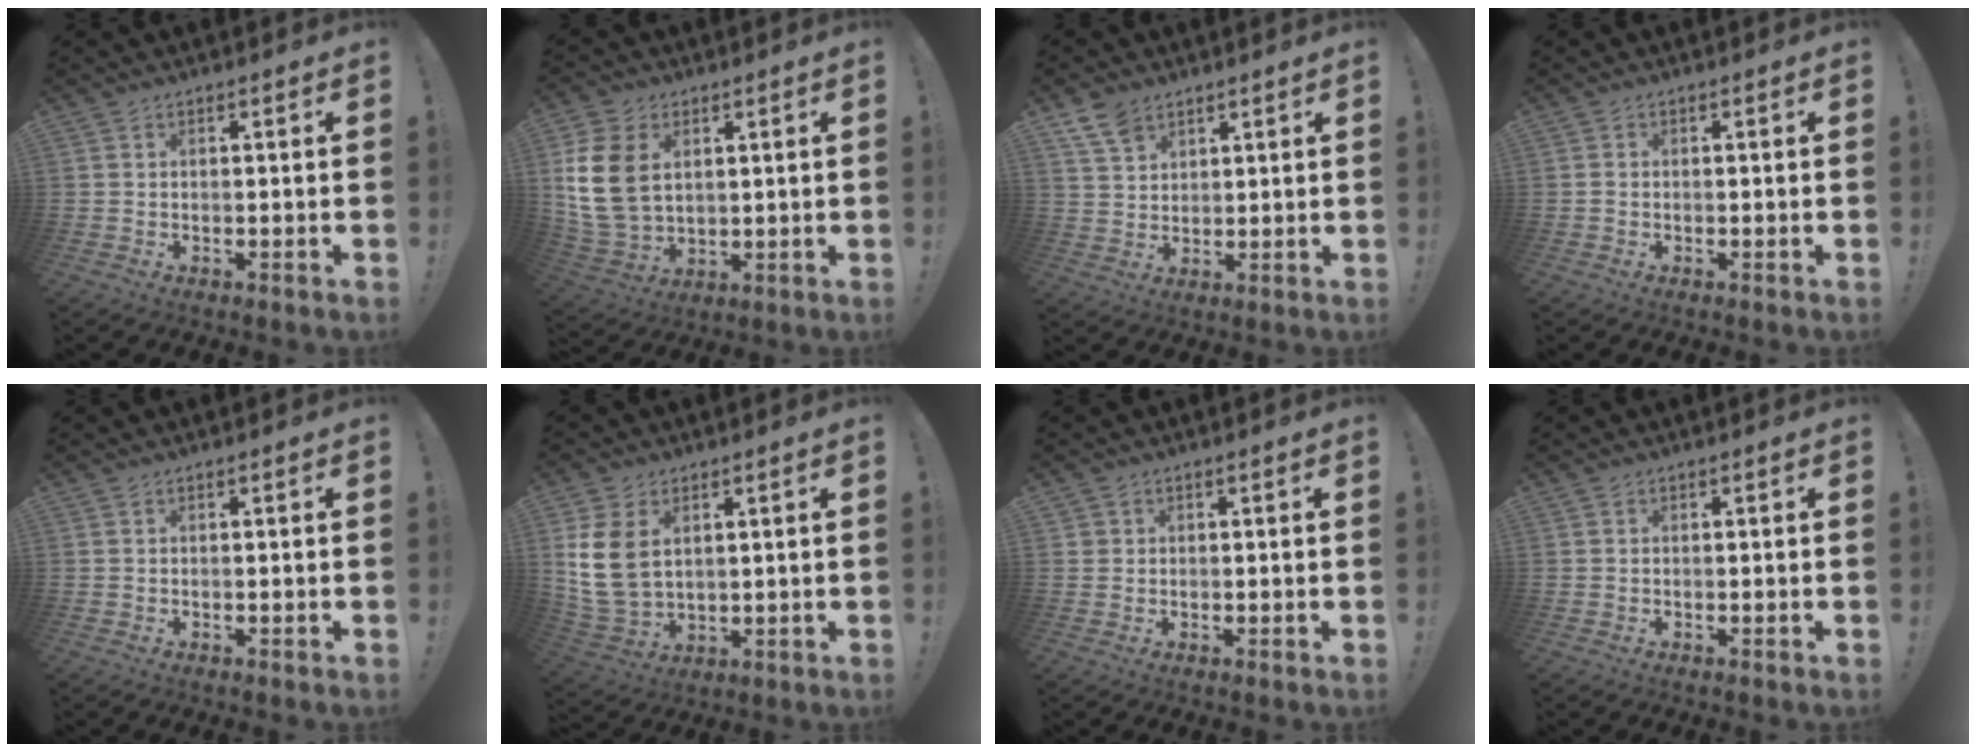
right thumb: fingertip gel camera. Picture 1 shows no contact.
{"total": 14.7, "force": [3.9, 10.5, 9.5], "torque": [-0.200, -0.013, 0.076]}
{"total": 8.6, "force": [5.7, 6.0, 2.5], "torque": [-0.041, -0.031, 0.114]}
{"total": 0.5, "force": [-0.3, 0.4, 0.2], "torque": [-0.002, 0.002, -0.005]}
{"total": 0.0}
{"total": 10.9, "force": [3.4, 7.4, 7.2], "torque": [-0.155, -0.012, 0.067]}
{"total": 1.2, "force": [0.6, 1.1, 0.1], "torque": [0.002, -0.001, 0.010]}
{"total": 0.0}